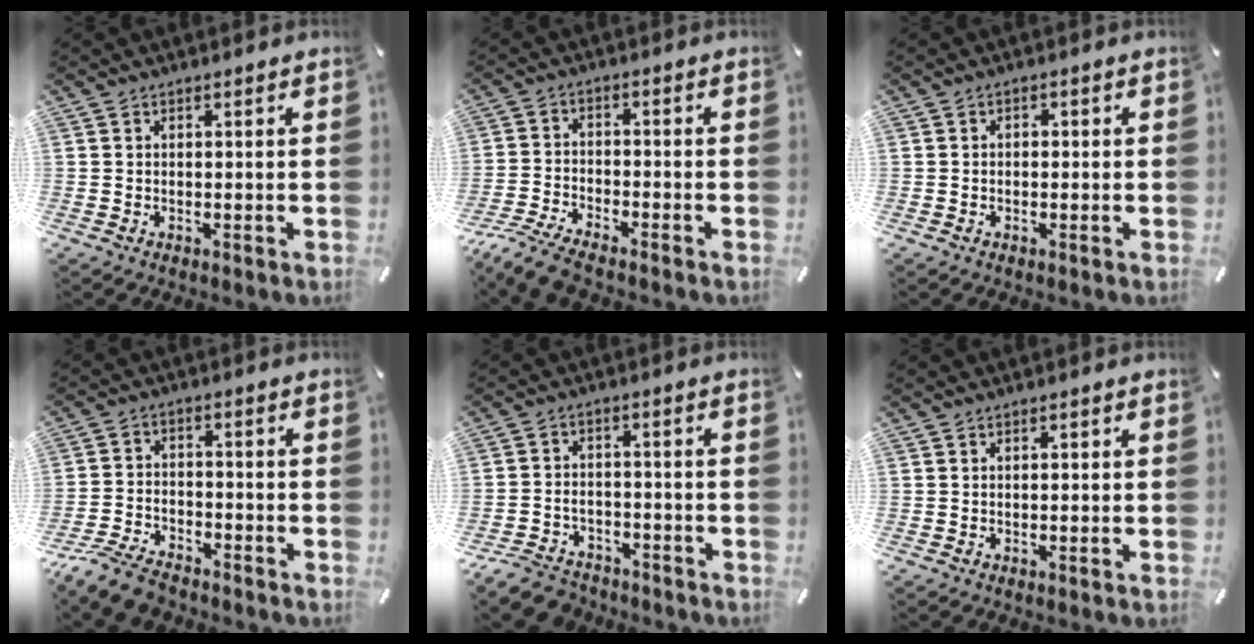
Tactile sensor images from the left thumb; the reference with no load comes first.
{"total": 7.8, "force": [-7.0, 1.8, 3.0], "torque": [-0.074, 0.021, -0.139]}
{"total": 1.3, "force": [-0.5, 1.0, 0.6], "torque": [-0.013, 0.006, -0.013]}
{"total": 8.3, "force": [-7.2, 2.7, 3.1], "torque": [-0.068, 0.029, -0.141]}
{"total": 6.7, "force": [-5.1, 3.7, 2.2], "torque": [-0.050, 0.020, -0.100]}
{"total": 0.5, "force": [0.0, 0.4, 0.4], "torque": [-0.007, 0.001, -0.001]}